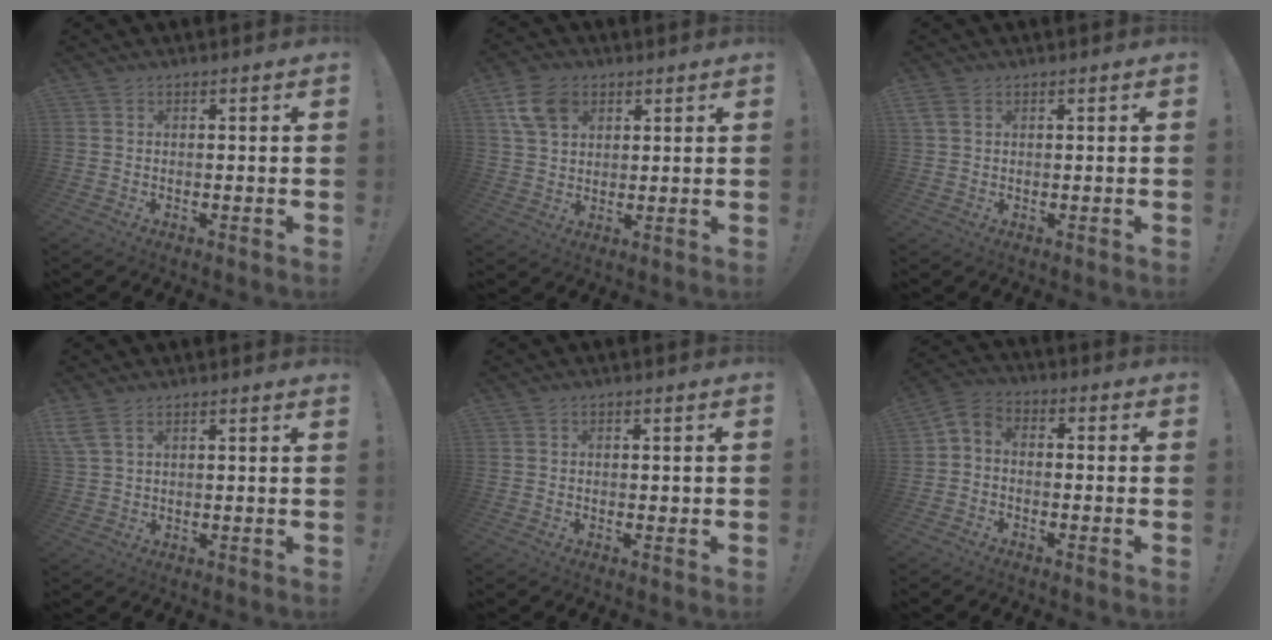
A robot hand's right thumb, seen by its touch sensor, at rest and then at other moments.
{"total": 10.7, "force": [4.9, 7.8, 5.6], "torque": [-0.098, -0.011, 0.098]}
{"total": 2.9, "force": [1.5, 1.9, 1.5], "torque": [-0.033, 0.002, 0.031]}
{"total": 4.2, "force": [3.0, 1.5, 2.6], "torque": [-0.058, -0.005, 0.061]}
{"total": 0.6, "force": [0.2, 0.5, 0.2], "torque": [0.004, 0.000, 0.002]}
{"total": 4.4, "force": [-3.0, 2.5, 1.9], "torque": [-0.046, 0.011, -0.059]}